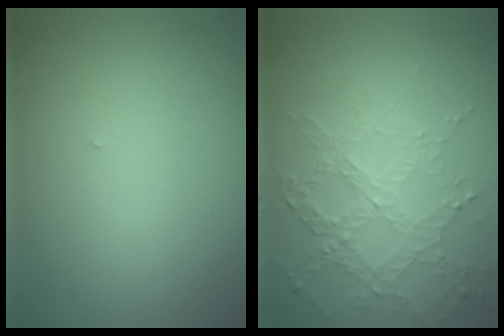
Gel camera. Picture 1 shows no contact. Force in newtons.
{"total": 4.6, "press": 3.2, "slide": 3.4}